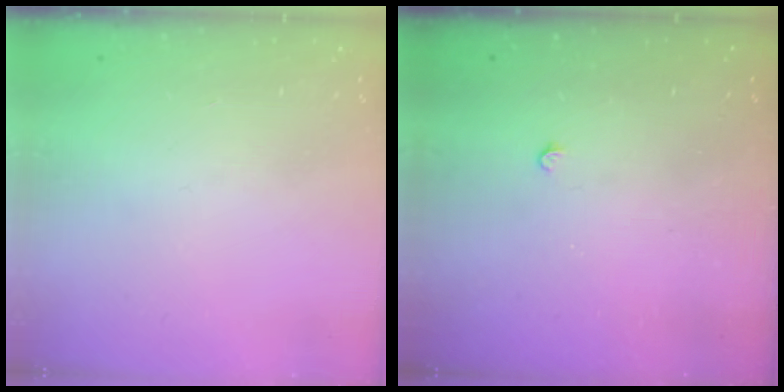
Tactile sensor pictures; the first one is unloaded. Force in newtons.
{"total": 2.3, "press": 2.3, "slide": 0.4}